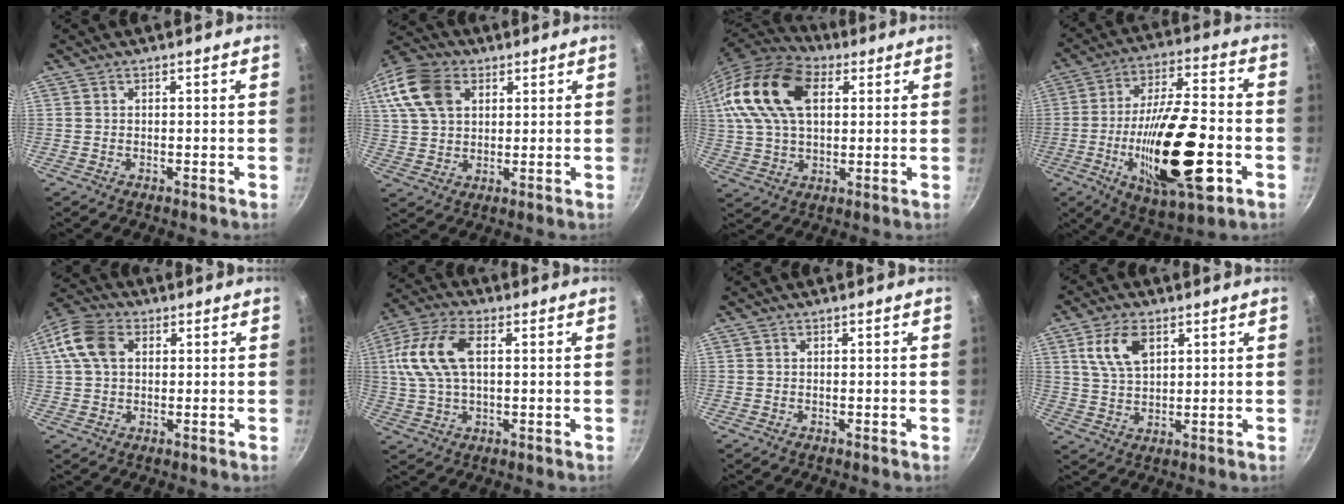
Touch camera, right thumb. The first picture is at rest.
{"total": 13.3, "force": [4.8, 9.1, 8.4], "torque": [-0.162, 0.010, 0.084]}
{"total": 20.2, "force": [5.8, 12.3, 14.9], "torque": [-0.281, 0.011, 0.097]}
{"total": 24.3, "force": [-6.6, 8.7, 21.7], "torque": [-0.362, 0.024, -0.103]}
{"total": 9.4, "force": [2.3, 6.5, 6.4], "torque": [-0.121, 0.015, 0.031]}
{"total": 12.6, "force": [2.4, 6.7, 10.5], "torque": [-0.213, 0.018, 0.036]}
{"total": 0.0}
{"total": 8.2, "force": [3.3, 4.5, 6.0], "torque": [-0.109, -0.006, 0.064]}